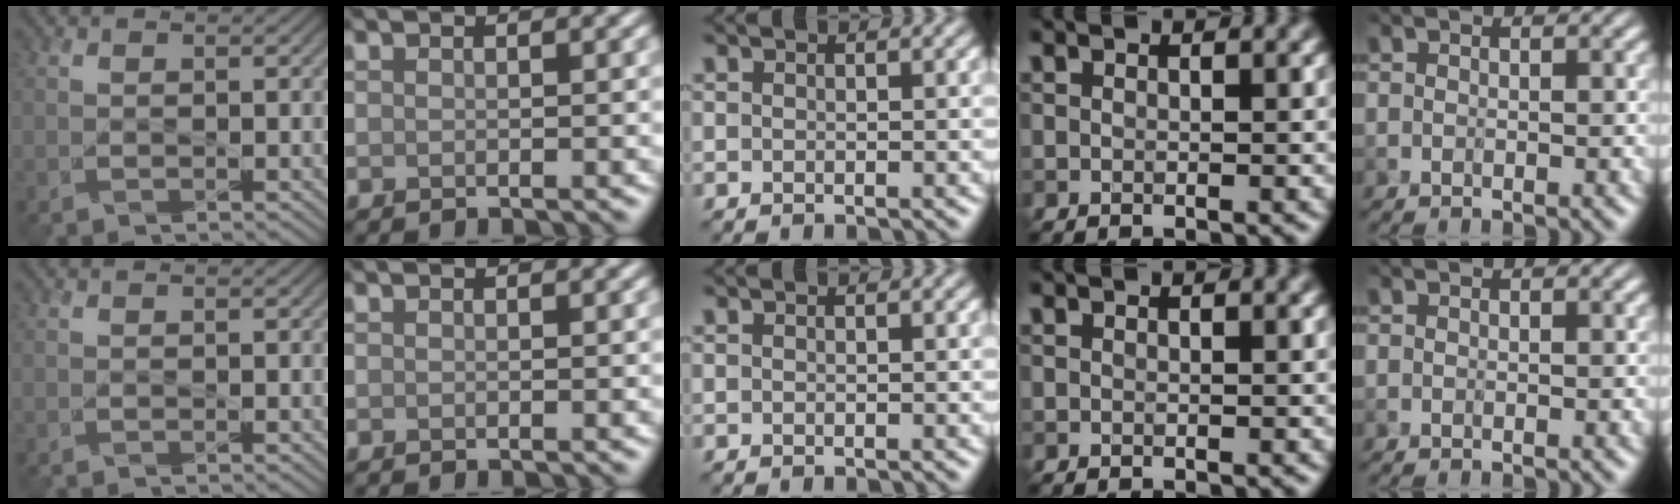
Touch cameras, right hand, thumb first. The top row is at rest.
{}